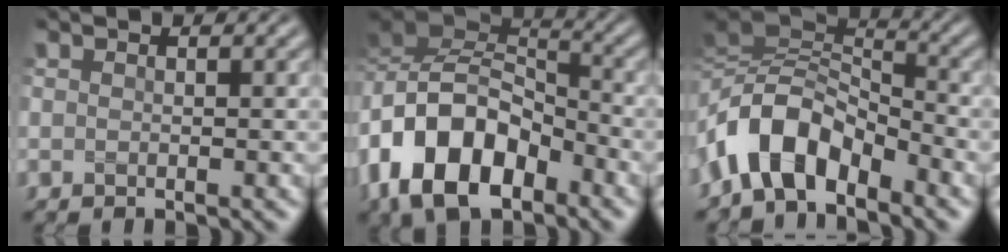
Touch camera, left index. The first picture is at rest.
{"total": 12.0, "force": [-5.3, 7.2, 8.0], "torque": [-0.159, 0.001, -0.111]}
{"total": 7.3, "force": [-3.7, 3.8, 4.9], "torque": [-0.085, 0.017, -0.078]}